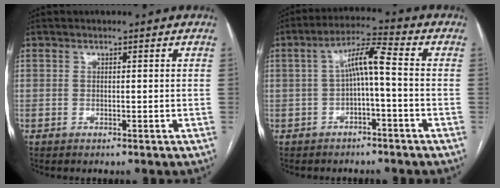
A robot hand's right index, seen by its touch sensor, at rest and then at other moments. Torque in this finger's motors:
{"motor_torque": [0.97, -0.33, 0.53, 0.11]}